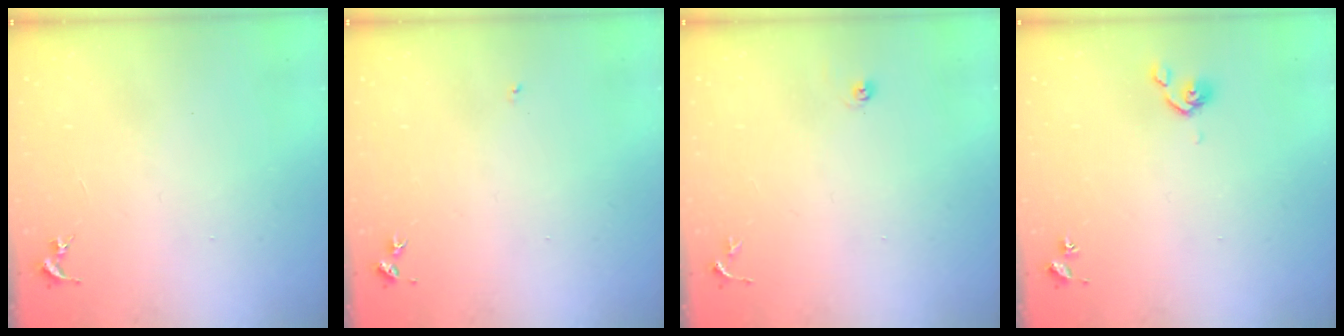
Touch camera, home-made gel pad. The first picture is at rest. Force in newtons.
{"total": 3.5, "press": 3.4, "slide": 0.4}
{"total": 3.6, "press": 3.6, "slide": 0.3}
{"total": 4.6, "press": 4.5, "slide": 1.0}